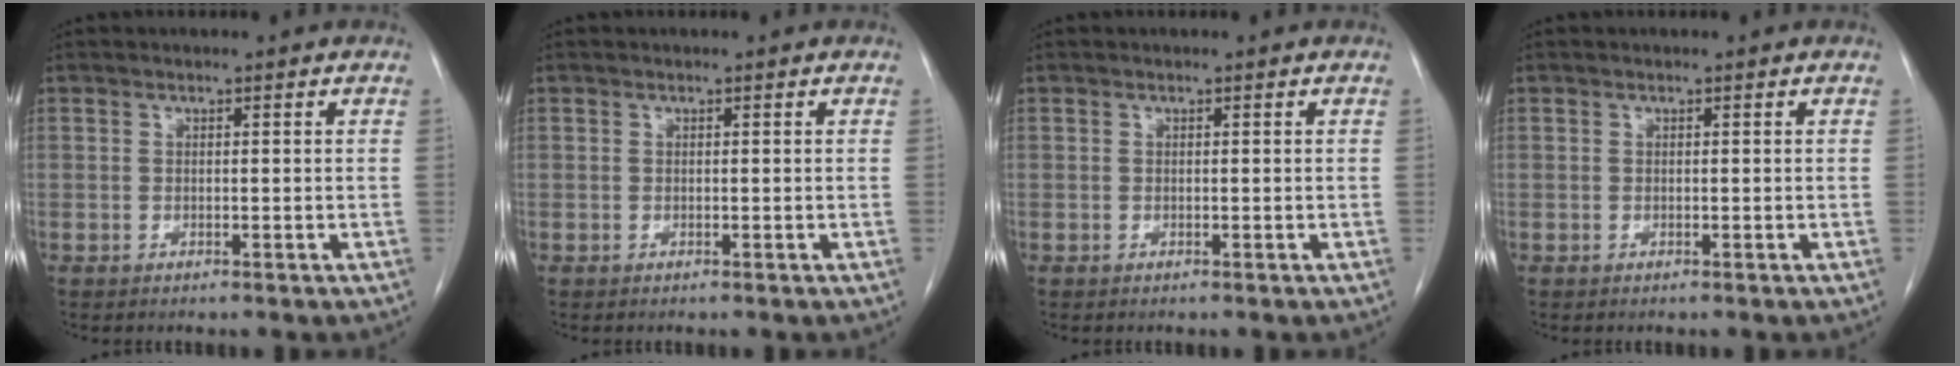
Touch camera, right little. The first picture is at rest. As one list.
[{"total": 0.0}, {"total": 0.0}, {"total": 0.0}]